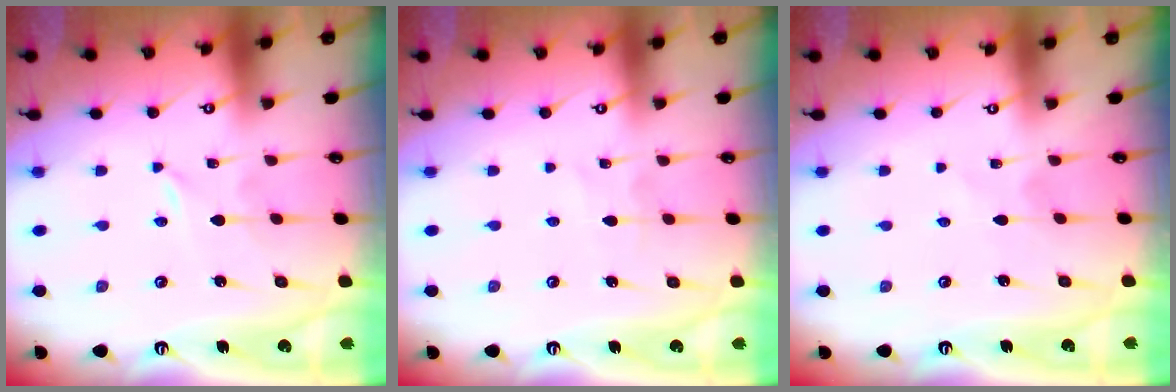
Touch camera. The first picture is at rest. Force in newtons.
{"total": 1.5, "press": 1.5, "slide": 0.1}
{"total": 1.2, "press": 1.1, "slide": 0.2}